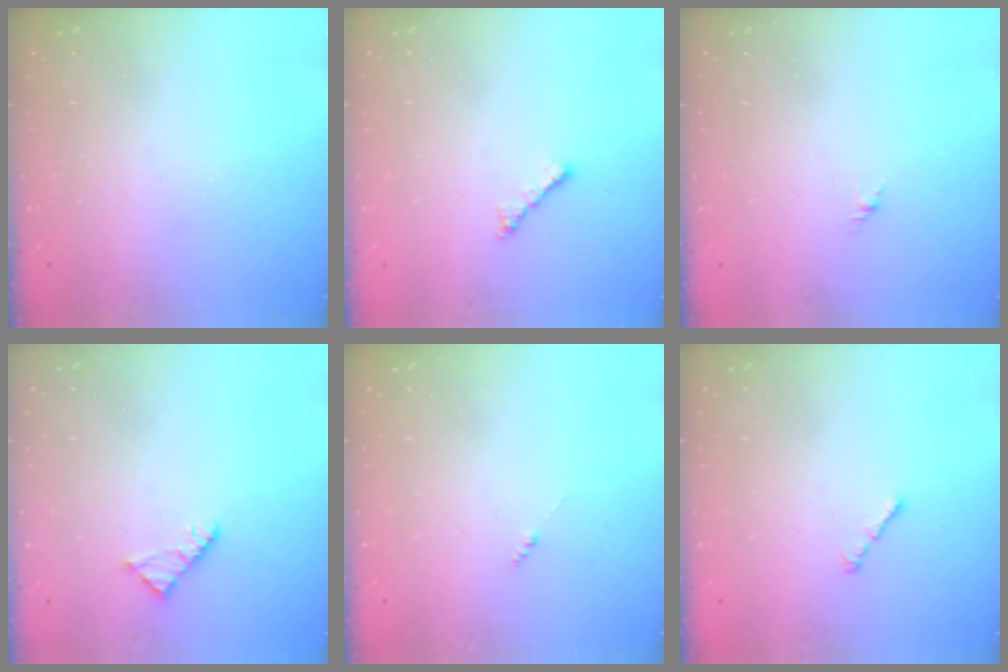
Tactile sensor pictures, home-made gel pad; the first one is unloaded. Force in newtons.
{"total": 2.0, "press": 1.9, "slide": 0.6}
{"total": 1.6, "press": 1.5, "slide": 0.6}
{"total": 2.3, "press": 2.3, "slide": 0.4}
{"total": 0.0}
{"total": 1.0, "press": 0.9, "slide": 0.5}